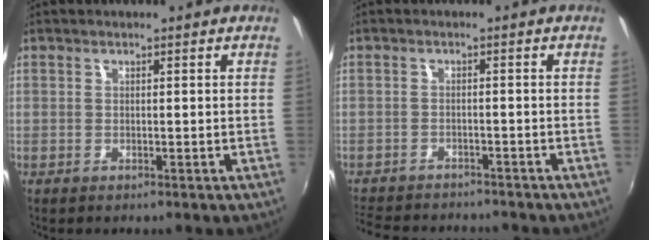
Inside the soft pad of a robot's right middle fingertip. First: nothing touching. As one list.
[{"total": 10.8, "force": [-9.7, 3.3, 3.5], "torque": [-0.094, -0.013, -0.150]}]